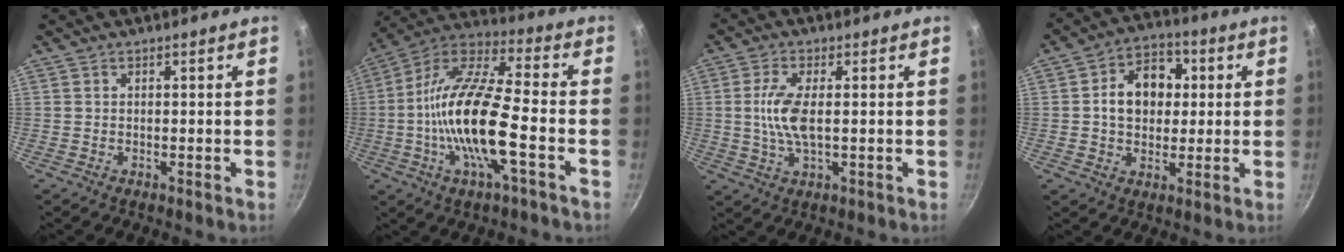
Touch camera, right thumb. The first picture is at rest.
{"total": 18.9, "force": [-4.1, 5.6, 17.6], "torque": [-0.337, 0.034, -0.096]}
{"total": 7.1, "force": [0.4, 2.6, 6.6], "torque": [-0.145, 0.001, 0.005]}
{"total": 11.3, "force": [1.5, 8.7, 7.1], "torque": [-0.073, 0.016, 0.011]}